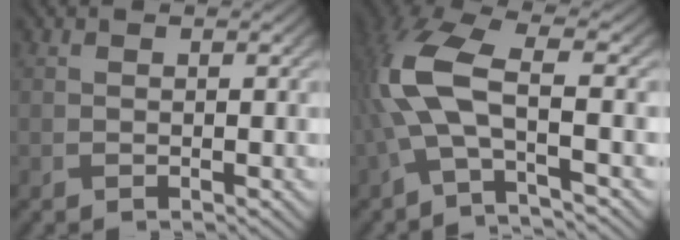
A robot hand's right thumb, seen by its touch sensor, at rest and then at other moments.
{"total": 9.8, "force": [-1.6, 3.3, 9.1], "torque": [-0.218, 0.013, -0.048]}